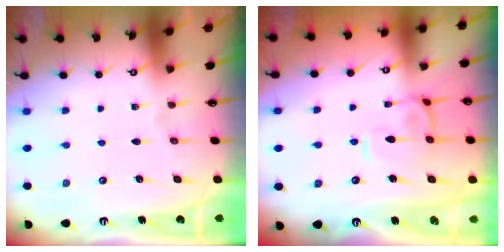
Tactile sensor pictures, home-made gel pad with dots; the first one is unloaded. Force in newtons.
{"total": 2.7, "press": 2.6, "slide": 0.9}